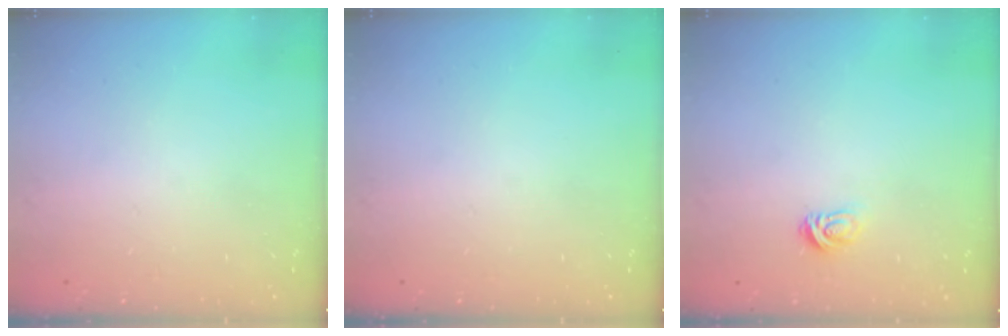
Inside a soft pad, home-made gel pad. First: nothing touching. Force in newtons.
{"total": 0.0}
{"total": 3.1, "press": 3.1, "slide": 0.4}